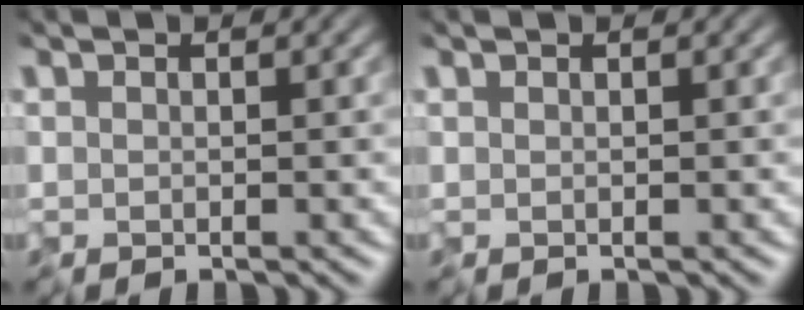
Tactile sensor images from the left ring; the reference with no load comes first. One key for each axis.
{"total": 0.0}